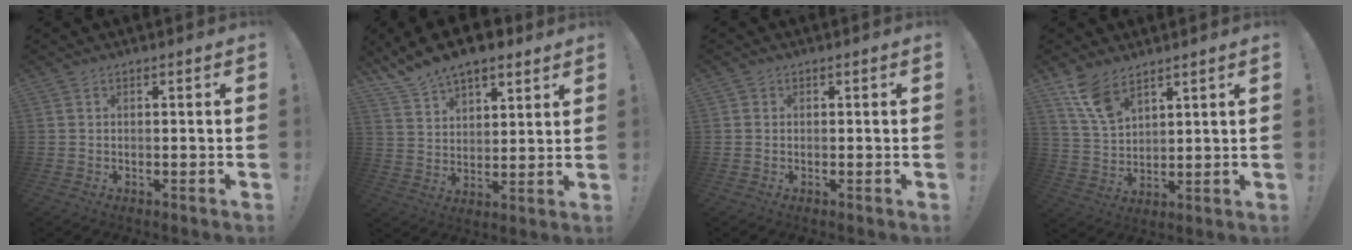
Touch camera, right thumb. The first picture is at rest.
{"total": 11.1, "force": [9.1, 4.8, 4.2], "torque": [-0.089, -0.060, 0.172]}
{"total": 0.9, "force": [0.2, 0.8, 0.1], "torque": [0.004, 0.000, 0.004]}
{"total": 9.2, "force": [6.8, 4.1, 4.6], "torque": [-0.088, -0.036, 0.132]}